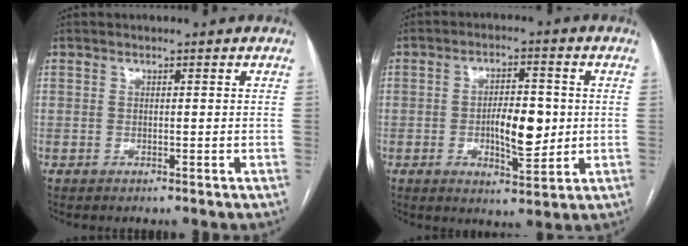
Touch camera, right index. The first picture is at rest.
{"total": 8.0, "force": [-0.6, 2.8, 7.5], "torque": [-0.123, 0.001, -0.006]}